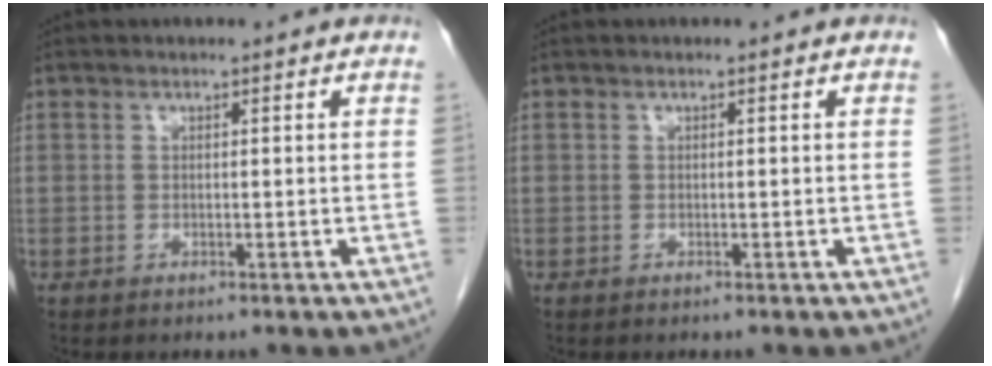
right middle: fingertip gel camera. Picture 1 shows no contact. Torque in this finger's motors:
{"motor_torque": [-0.26, 0.03, 0.00, -0.01]}